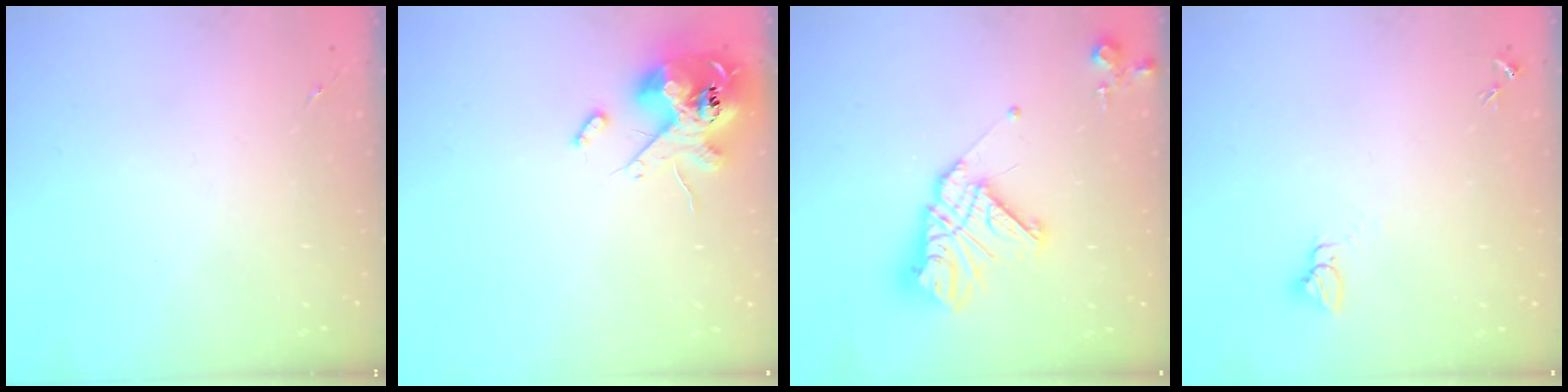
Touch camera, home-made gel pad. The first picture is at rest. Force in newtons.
{"total": 13.8, "press": 13.6, "slide": 2.2}
{"total": 14.7, "press": 14.6, "slide": 1.4}
{"total": 2.7, "press": 2.7, "slide": 0.1}